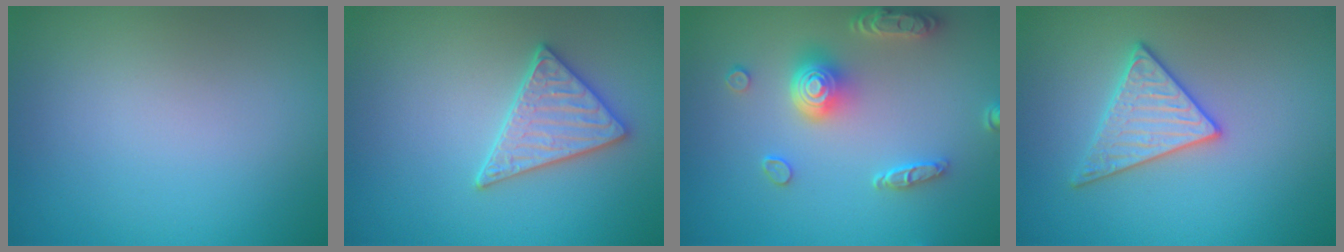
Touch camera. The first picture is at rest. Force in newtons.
{"total": 3.0, "press": 2.9, "slide": 0.7}
{"total": 4.8, "press": 3.7, "slide": 3.0}
{"total": 3.0, "press": 3.0, "slide": 0.1}